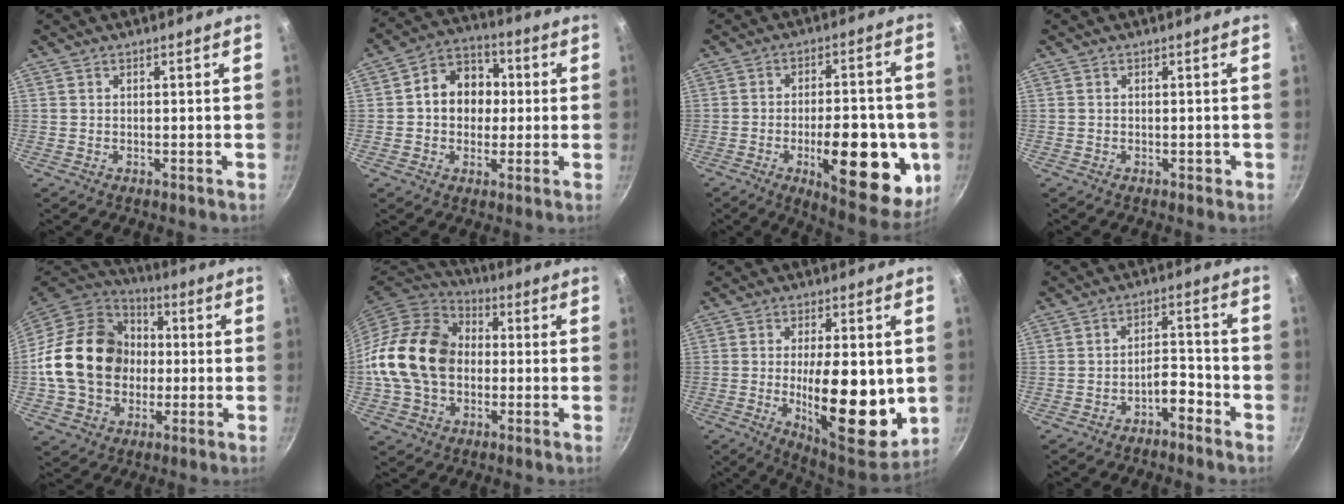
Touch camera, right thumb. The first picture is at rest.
{"total": 11.2, "force": [0.8, 9.1, 6.4], "torque": [-0.055, 0.021, -0.005]}
{"total": 20.8, "force": [-5.3, 8.8, 18.1], "torque": [-0.197, 0.007, -0.066]}
{"total": 0.9, "force": [-0.4, 0.6, 0.5], "torque": [-0.004, 0.004, -0.004]}
{"total": 21.5, "force": [-0.3, 17.2, 13.0], "torque": [-0.204, 0.035, -0.006]}
{"total": 18.7, "force": [-0.3, 14.2, 12.2], "torque": [-0.202, 0.031, -0.016]}
{"total": 18.8, "force": [-1.5, 7.3, 17.3], "torque": [-0.239, -0.021, -0.016]}
{"total": 4.6, "force": [-3.2, 2.0, 2.8], "torque": [-0.028, 0.043, -0.049]}